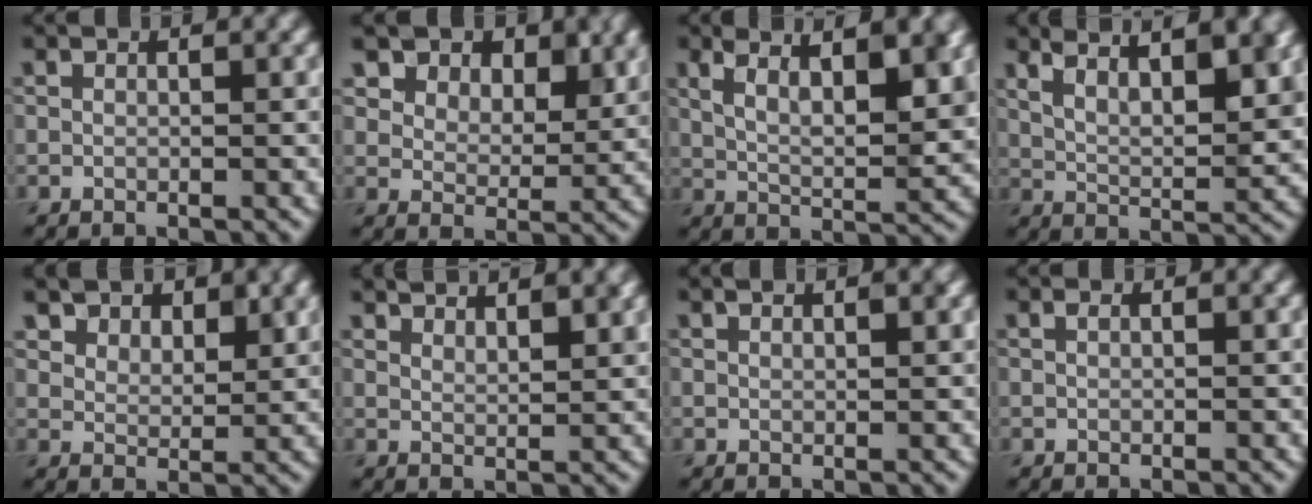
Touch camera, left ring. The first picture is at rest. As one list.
[{"total": 8.5, "force": [5.6, 5.0, 3.8], "torque": [-0.073, -0.015, 0.099]}, {"total": 7.4, "force": [3.9, 2.5, 5.8], "torque": [-0.080, 0.012, 0.055]}, {"total": 8.5, "force": [5.5, 2.7, 5.8], "torque": [-0.068, 0.022, 0.068]}, {"total": 5.9, "force": [4.2, 3.3, 2.3], "torque": [-0.059, -0.014, 0.078]}, {"total": 3.9, "force": [3.5, 0.9, 1.6], "torque": [-0.006, 0.006, 0.041]}, {"total": 1.5, "force": [1.0, 0.4, 1.1], "torque": [-0.009, 0.000, 0.017]}, {"total": 0.6, "force": [0.3, 0.2, 0.4], "torque": [-0.010, 0.002, 0.005]}]